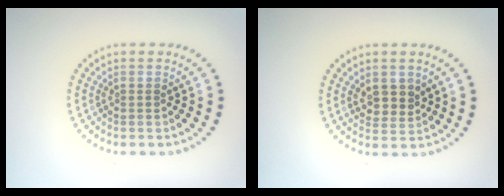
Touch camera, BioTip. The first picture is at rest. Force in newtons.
{"total": 2.3, "press": 2.1, "slide": 0.9}